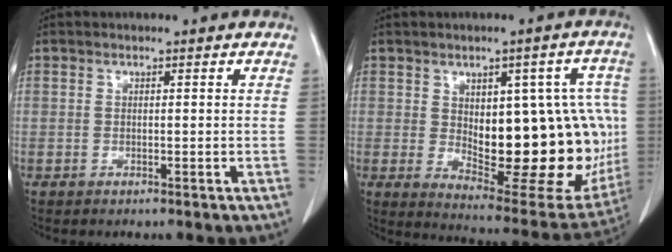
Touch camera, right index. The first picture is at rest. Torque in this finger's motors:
{"motor_torque": [1.39, -0.15, 0.43, 0.08]}